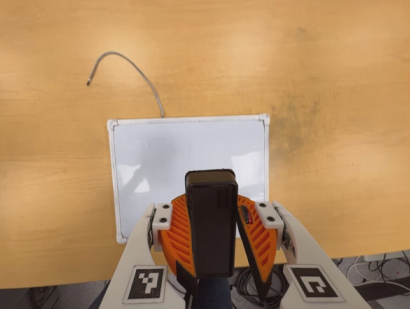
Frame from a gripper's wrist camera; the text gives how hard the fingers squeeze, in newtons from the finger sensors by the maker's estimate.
{"total": 7.9, "left": 8.6, "right": 7.3}